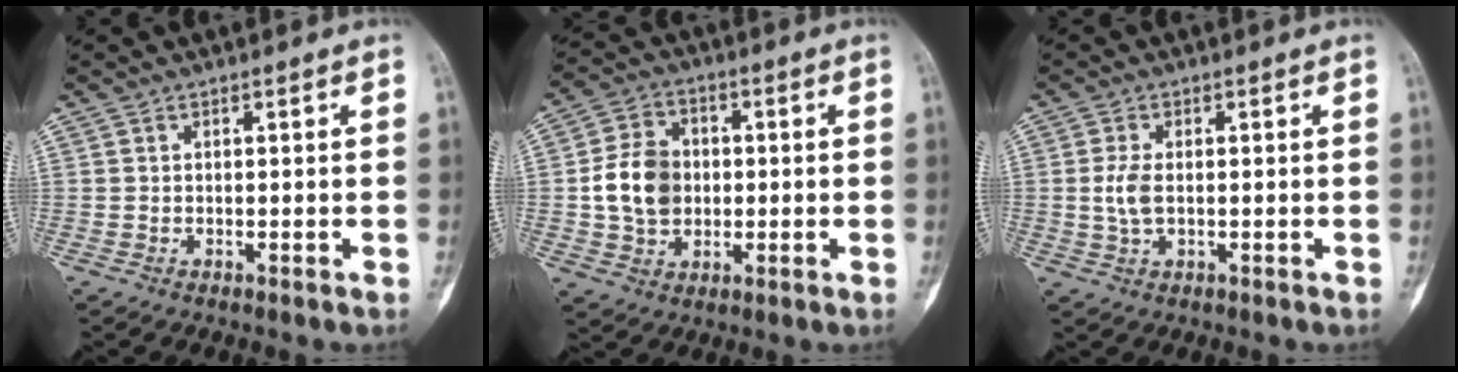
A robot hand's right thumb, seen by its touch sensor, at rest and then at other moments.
{"total": 10.5, "force": [-0.2, 8.3, 6.4], "torque": [-0.094, 0.011, -0.005]}
{"total": 4.0, "force": [-0.1, 2.1, 3.4], "torque": [-0.080, 0.001, -0.001]}